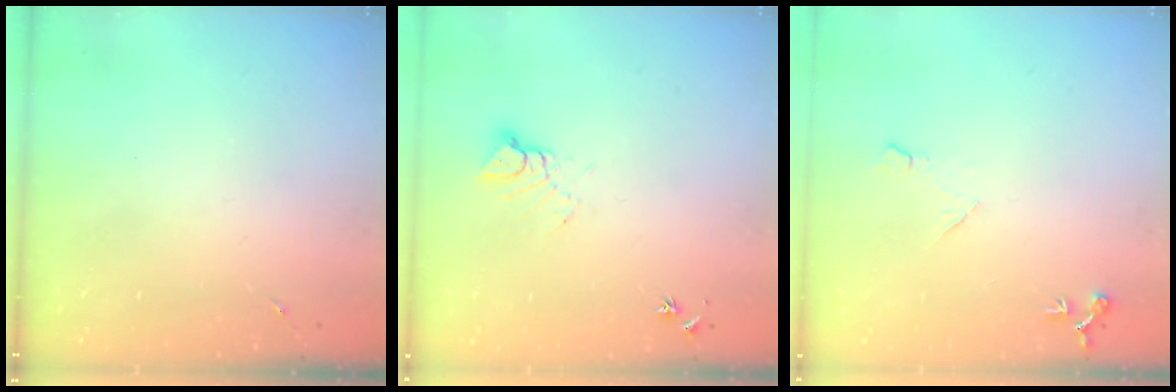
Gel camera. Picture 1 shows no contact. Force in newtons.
{"total": 6.0, "press": 6.0, "slide": 0.4}
{"total": 7.0, "press": 7.0, "slide": 0.8}